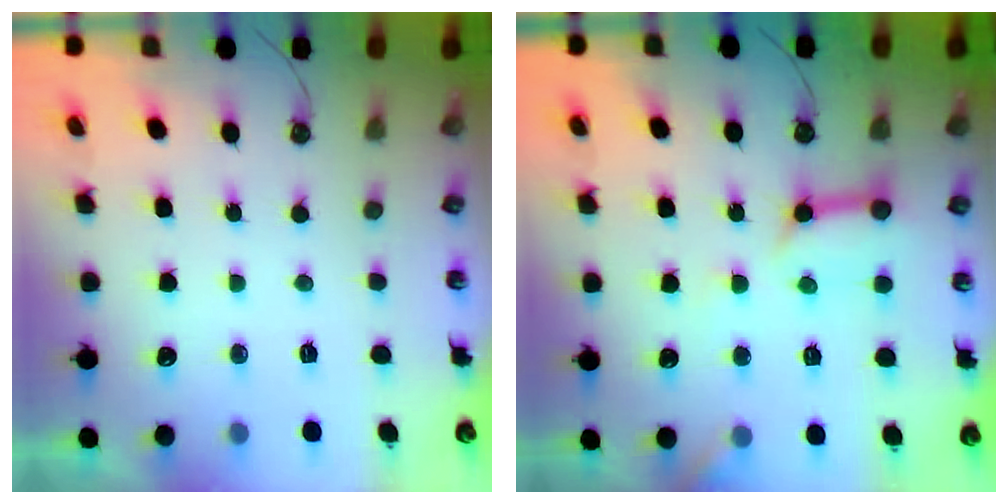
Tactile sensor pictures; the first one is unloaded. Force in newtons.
{"total": 11.8, "press": 11.8, "slide": 1.2}